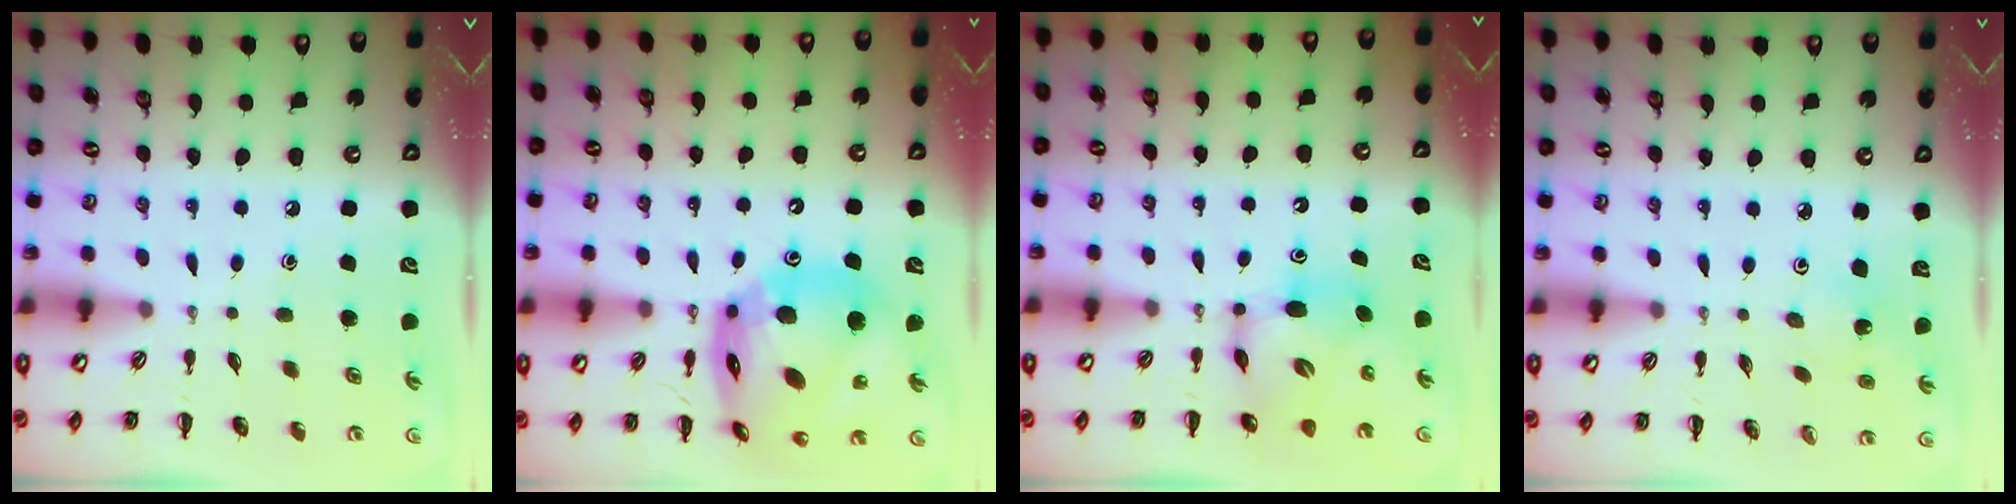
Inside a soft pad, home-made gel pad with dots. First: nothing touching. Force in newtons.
{"total": 20.8, "press": 19.8, "slide": 6.2}
{"total": 8.5, "press": 8.4, "slide": 1.7}
{"total": 3.0, "press": 2.9, "slide": 0.9}